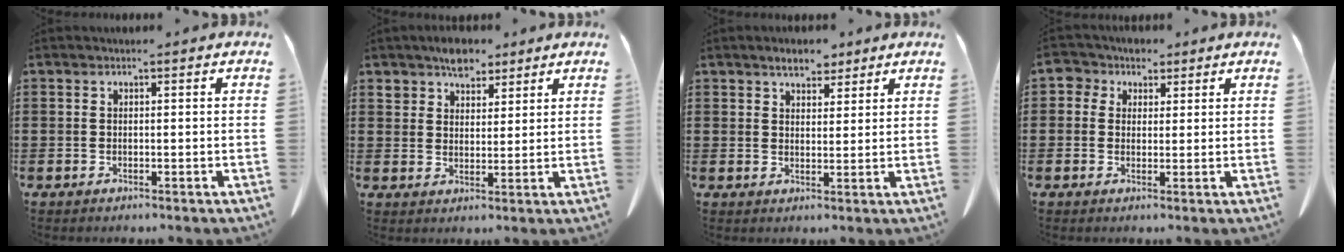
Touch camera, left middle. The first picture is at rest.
{"total": 5.4, "force": [4.4, 3.0, 1.1], "torque": [-0.031, 0.001, 0.084]}
{"total": 3.9, "force": [3.4, 1.7, 1.1], "torque": [-0.023, 0.000, 0.061]}
{"total": 3.6, "force": [1.9, 2.9, 0.9], "torque": [-0.026, 0.007, 0.031]}